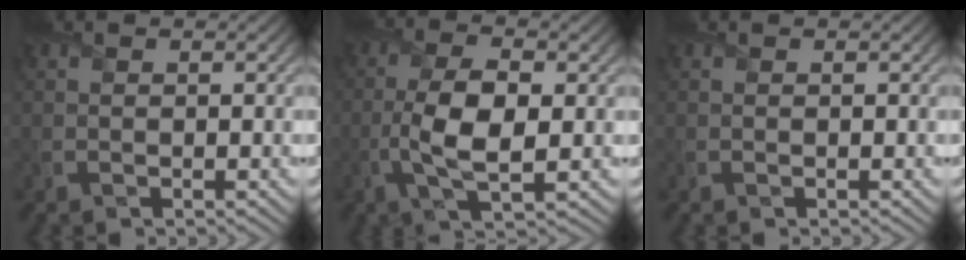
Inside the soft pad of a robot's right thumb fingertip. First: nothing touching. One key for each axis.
{"total": 7.2, "fx": -1.1, "fy": 2.8, "fz": 6.5, "tx": -0.143, "ty": 0.000, "tz": -0.022}
{"total": 0.0}